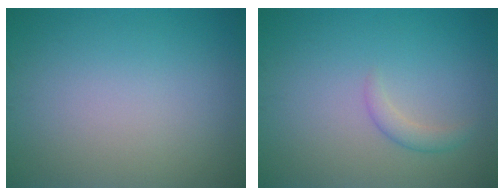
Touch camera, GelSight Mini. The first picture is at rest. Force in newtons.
{"total": 1.4, "press": 1.3, "slide": 0.1}